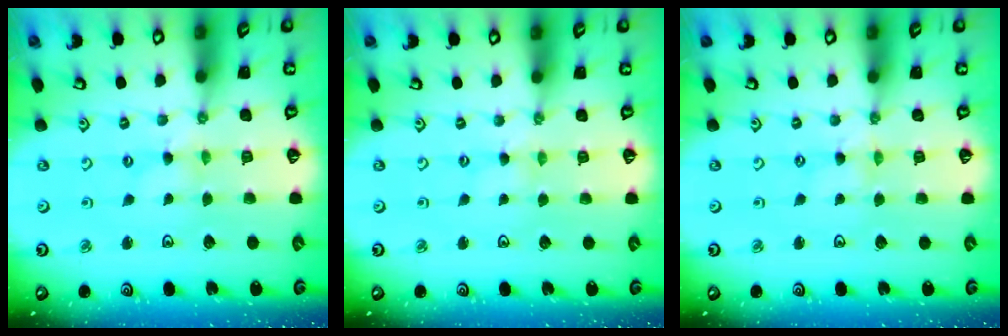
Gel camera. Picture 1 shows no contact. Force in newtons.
{"total": 0.8, "press": 0.8, "slide": 0.1}
{"total": 0.0}